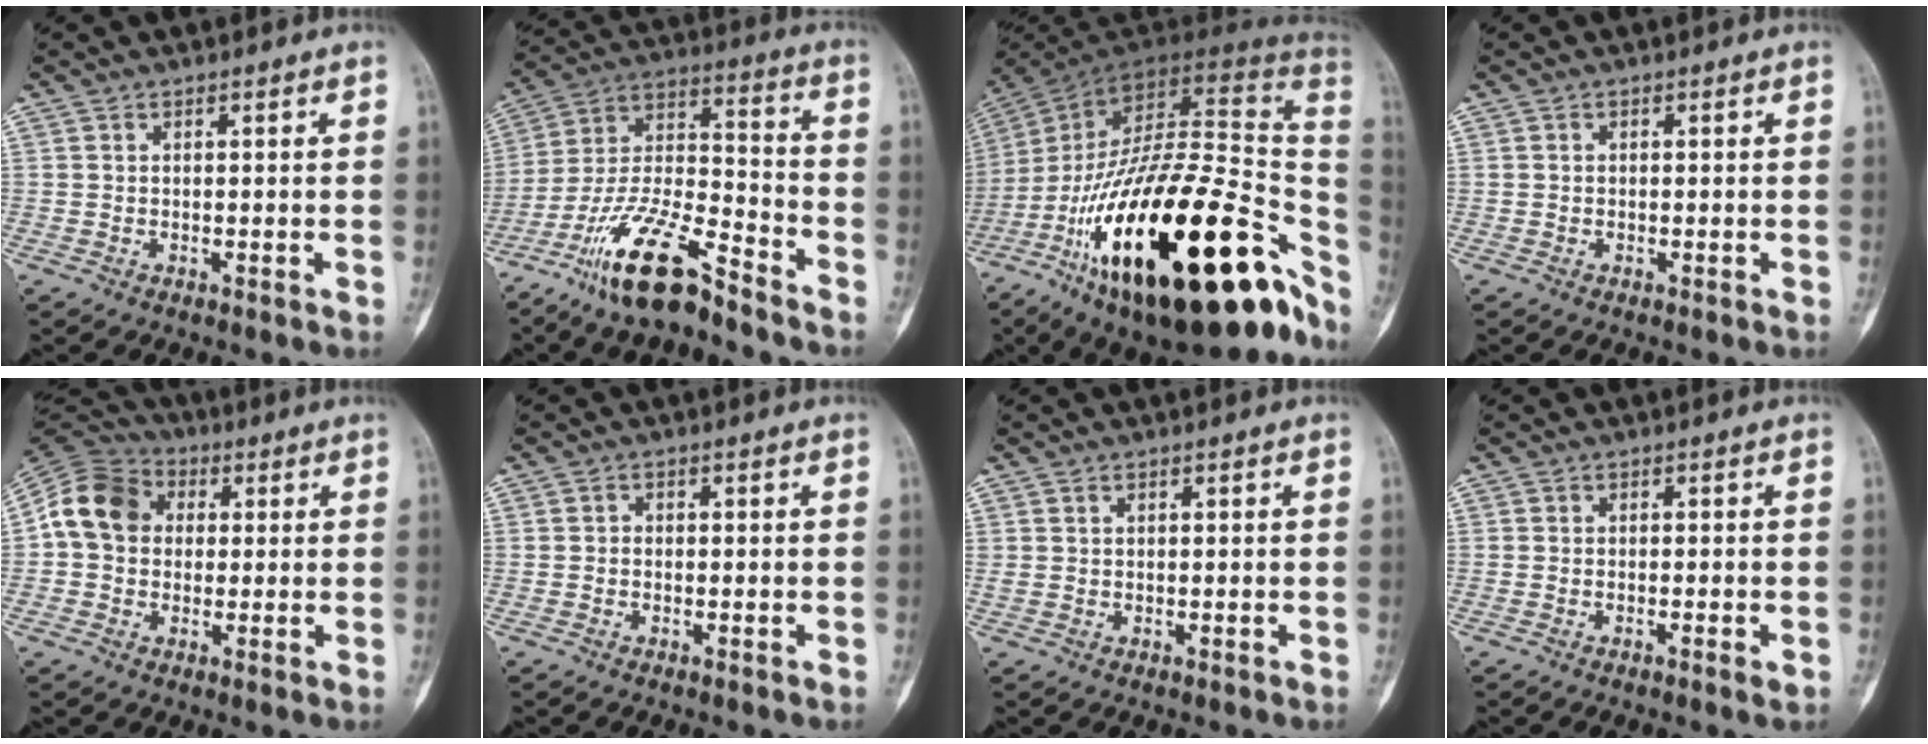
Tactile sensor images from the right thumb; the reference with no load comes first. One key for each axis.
{"total": 16.3, "fx": -11.9, "fy": 4.0, "fz": 10.4, "tx": -0.198, "ty": 0.074, "tz": -0.222}
{"total": 42.9, "fx": -14.8, "fy": 17.2, "fz": 36.4, "tx": -0.485, "ty": 0.066, "tz": -0.234}
{"total": 0.0}
{"total": 11.5, "fx": 1.5, "fy": 9.5, "fz": 6.4, "tx": -0.102, "ty": 0.024, "tz": 0.013}
{"total": 0.8, "fx": -0.1, "fy": 0.7, "fz": 0.4, "tx": -0.001, "ty": 0.003, "tz": -0.005}
{"total": 1.0, "fx": 0.5, "fy": 0.6, "fz": 0.5, "tx": -0.009, "ty": 0.002, "tz": 0.011}
{"total": 1.4, "fx": -0.6, "fy": 0.2, "fz": 1.2, "tx": -0.022, "ty": -0.002, "tz": -0.010}